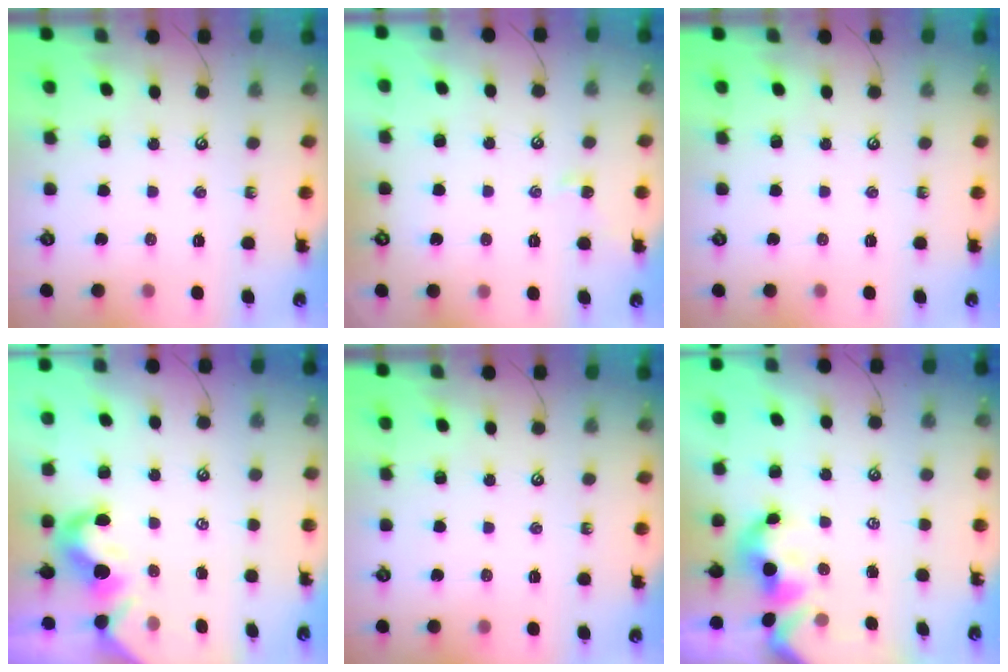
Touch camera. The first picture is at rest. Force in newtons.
{"total": 0.5, "press": 0.4, "slide": 0.4}
{"total": 0.0}
{"total": 1.8, "press": 1.7, "slide": 0.6}
{"total": 0.0}
{"total": 1.2, "press": 1.2, "slide": 0.1}